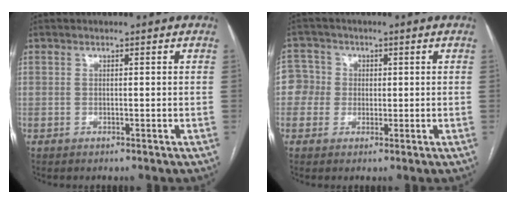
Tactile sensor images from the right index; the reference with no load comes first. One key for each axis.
{"total": 4.7, "fx": 0.1, "fy": 4.7, "fz": 0.1, "tx": 0.008, "ty": 0.022, "tz": 0.000}